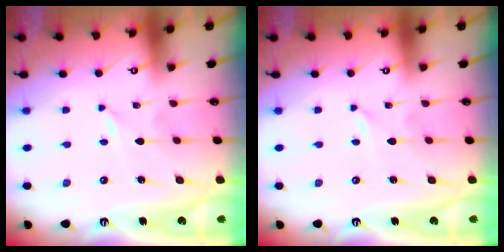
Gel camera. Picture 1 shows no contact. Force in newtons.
{"total": 0.0}